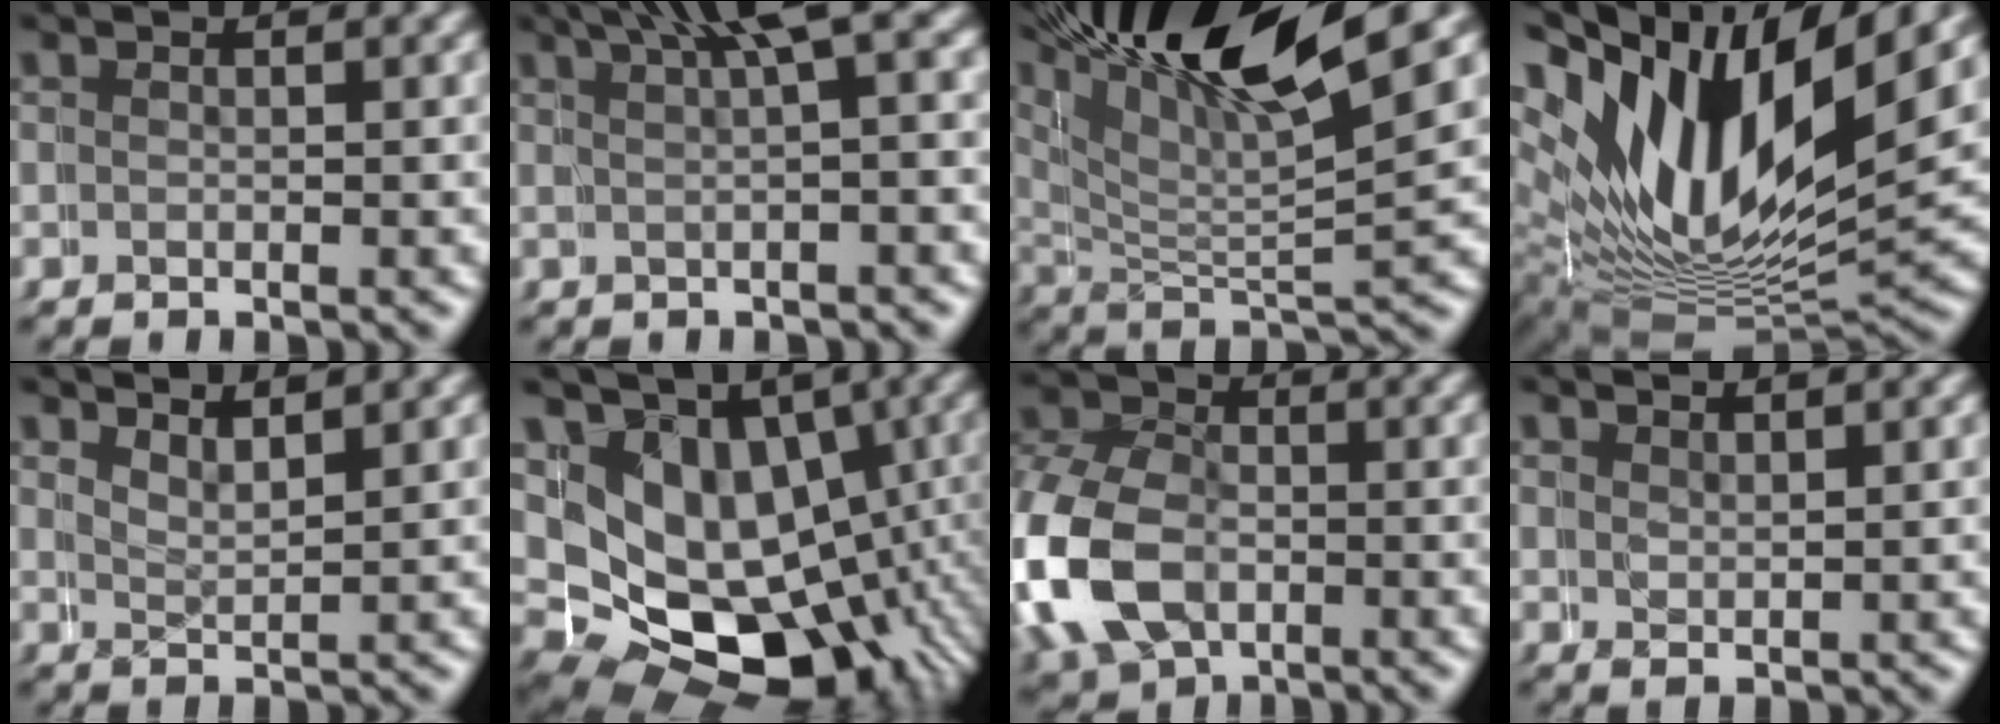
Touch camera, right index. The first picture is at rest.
{"total": 4.5, "force": [2.3, 0.3, 3.8], "torque": [-0.040, 0.016, 0.037]}
{"total": 13.7, "force": [7.8, 5.5, 9.8], "torque": [-0.175, 0.031, 0.115]}
{"total": 16.3, "force": [4.7, 10.1, 11.9], "torque": [-0.197, 0.015, 0.056]}
{"total": 3.0, "force": [2.8, -0.7, -0.6], "torque": [-0.002, -0.008, 0.050]}
{"total": 16.9, "force": [-4.1, 13.5, 9.3], "torque": [-0.169, -0.065, -0.050]}
{"total": 9.6, "force": [-1.2, 8.5, 4.2], "torque": [-0.127, -0.037, -0.011]}
{"total": 2.3, "force": [2.0, 0.2, 1.0], "torque": [-0.017, -0.003, 0.044]}